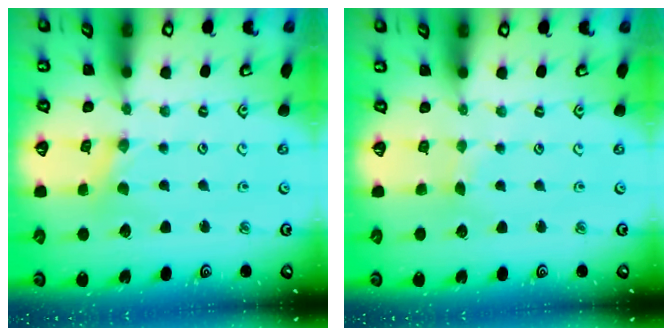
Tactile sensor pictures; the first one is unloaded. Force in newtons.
{"total": 1.2, "press": 1.2, "slide": 0.2}